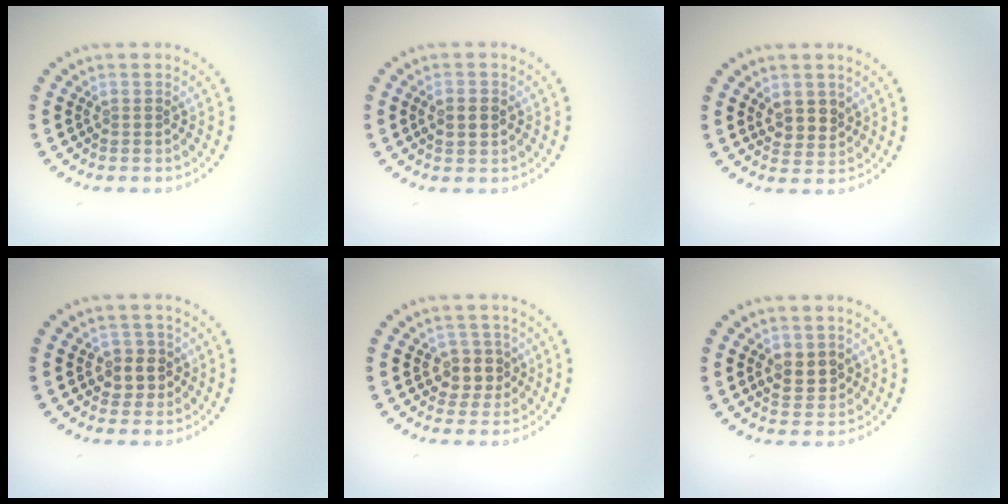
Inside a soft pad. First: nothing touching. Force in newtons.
{"total": 2.4, "press": 2.4, "slide": 0.2}
{"total": 2.4, "press": 2.2, "slide": 1.0}
{"total": 2.2, "press": 2.0, "slide": 1.0}
{"total": 2.5, "press": 2.3, "slide": 1.1}
{"total": 2.5, "press": 2.5, "slide": 0.4}